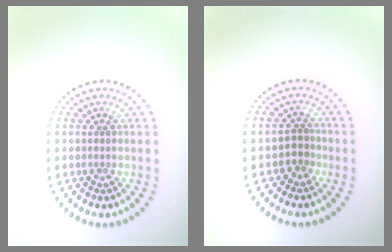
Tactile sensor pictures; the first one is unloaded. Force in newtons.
{"total": 1.6, "press": 1.3, "slide": 0.9}